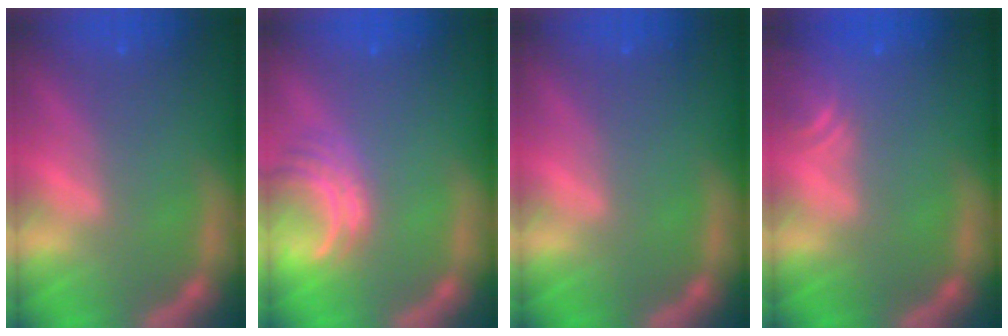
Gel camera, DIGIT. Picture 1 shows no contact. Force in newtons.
{"total": 4.0}
{"total": 0.0}
{"total": 3.0}